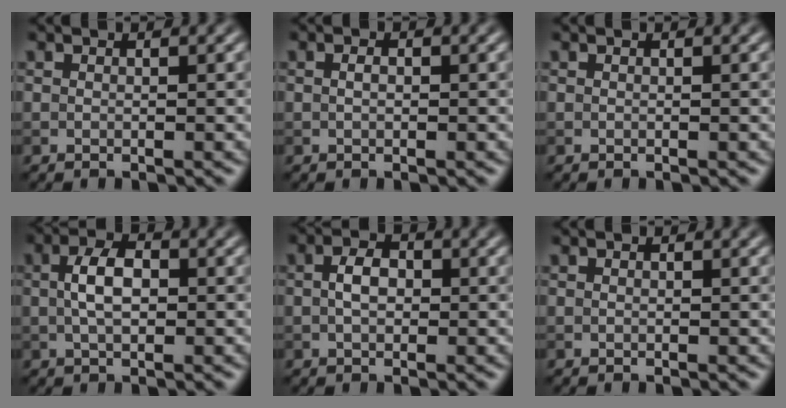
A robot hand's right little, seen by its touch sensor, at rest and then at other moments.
{"total": 0.9, "force": [0.1, 0.5, 0.7], "torque": [-0.010, -0.005, 0.002]}
{"total": 0.0}
{"total": 3.3, "force": [0.2, 1.7, 2.9], "torque": [-0.058, 0.004, 0.000]}
{"total": 2.4, "force": [0.0, 1.5, 1.8], "torque": [-0.037, 0.005, -0.004]}
{"total": 0.0}